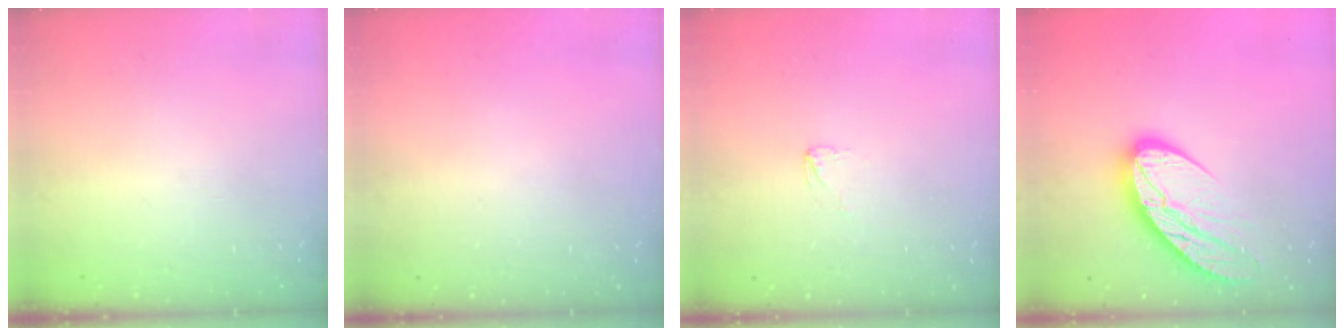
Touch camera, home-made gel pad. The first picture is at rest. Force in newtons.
{"total": 0.0}
{"total": 2.1, "press": 2.1, "slide": 0.2}
{"total": 12.8, "press": 12.8, "slide": 1.0}